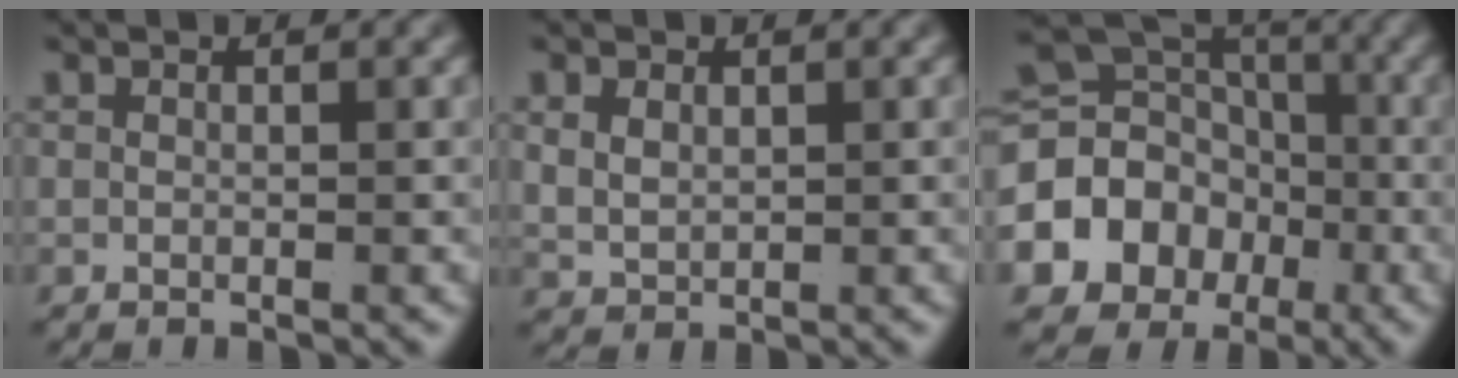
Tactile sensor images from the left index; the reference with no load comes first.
{"total": 2.3, "force": [0.8, 1.8, 1.3], "torque": [-0.037, -0.011, 0.029]}
{"total": 16.5, "force": [-2.9, 14.5, 7.4], "torque": [-0.152, -0.056, -0.045]}